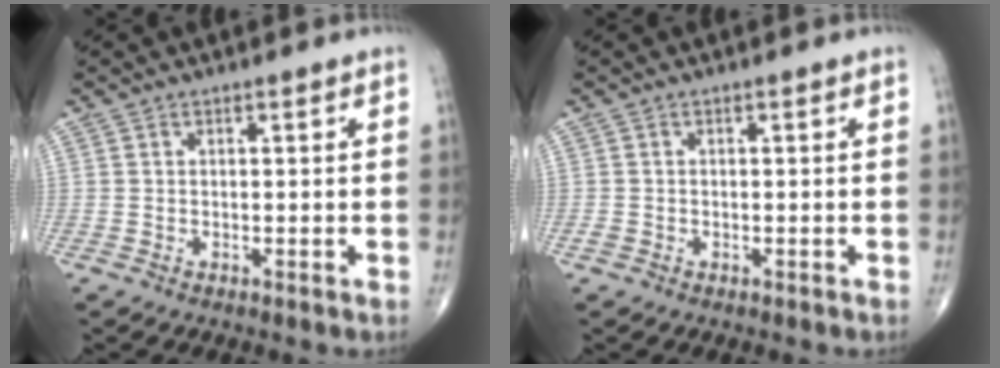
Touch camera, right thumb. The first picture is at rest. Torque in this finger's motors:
{"motor_torque": [0.13, 0.01, -0.01, -0.21, -0.01]}